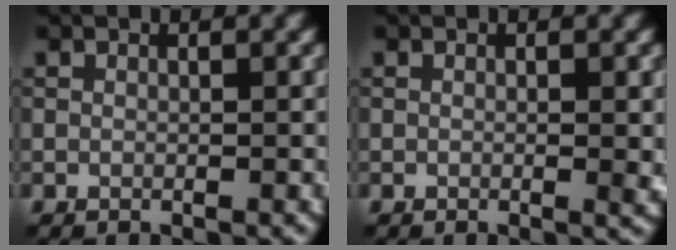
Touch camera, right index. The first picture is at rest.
{"total": 1.1, "force": [0.0, 0.2, 1.1], "torque": [-0.016, -0.002, -0.001]}